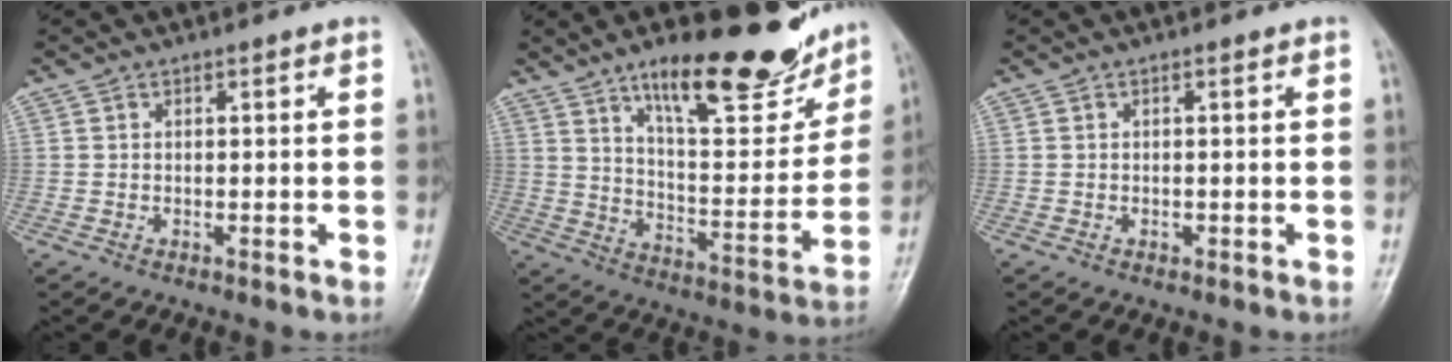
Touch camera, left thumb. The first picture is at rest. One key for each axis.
{"total": 21.5, "fx": 14.8, "fy": 6.9, "fz": 14.0, "tx": -0.156, "ty": -0.079, "tz": 0.231}
{"total": 0.6, "fx": -0.1, "fy": 0.4, "fz": 0.4, "tx": -0.002, "ty": 0.001, "tz": -0.003}